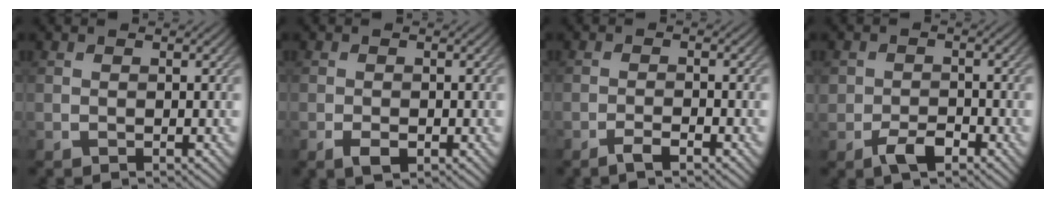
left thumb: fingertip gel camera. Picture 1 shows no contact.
{"total": 2.1, "force": [-1.0, 1.2, 1.4], "torque": [-0.027, -0.003, -0.017]}
{"total": 2.3, "force": [-1.6, 0.3, 1.6], "torque": [-0.028, 0.005, -0.036]}
{"total": 3.4, "force": [-2.0, 2.0, 1.9], "torque": [-0.034, -0.002, -0.039]}